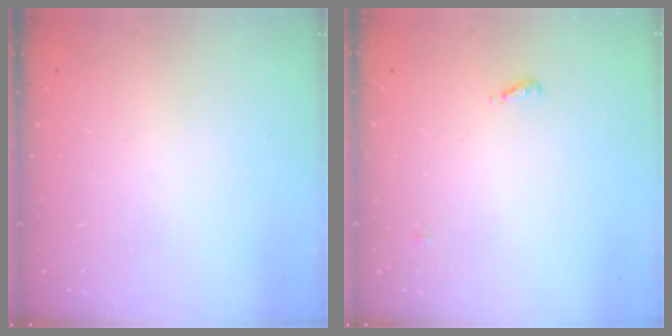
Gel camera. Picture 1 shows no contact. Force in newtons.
{"total": 4.6, "press": 4.5, "slide": 0.7}